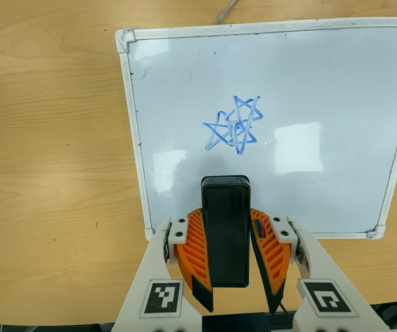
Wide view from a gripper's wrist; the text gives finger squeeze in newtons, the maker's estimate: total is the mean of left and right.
{"total": 9.7, "left": 7.7, "right": 11.7}